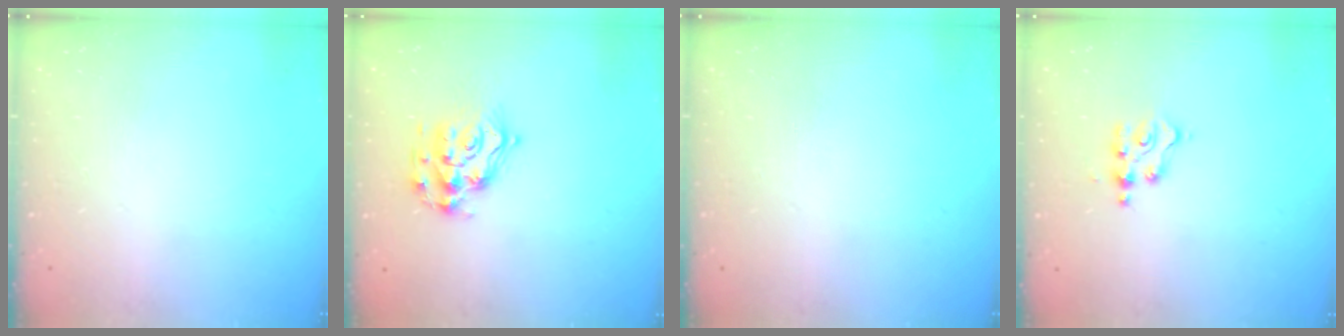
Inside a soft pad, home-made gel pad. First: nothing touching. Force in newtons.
{"total": 12.8, "press": 12.8, "slide": 0.6}
{"total": 0.0}
{"total": 4.3, "press": 4.2, "slide": 0.5}